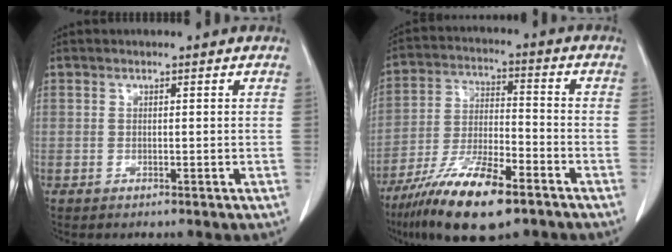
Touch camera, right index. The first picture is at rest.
{"total": 14.9, "force": [-9.7, 3.3, 10.8], "torque": [-0.207, -0.023, -0.173]}